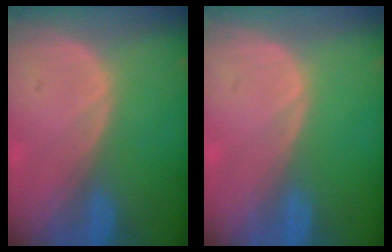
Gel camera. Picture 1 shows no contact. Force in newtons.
{"total": 0.0}